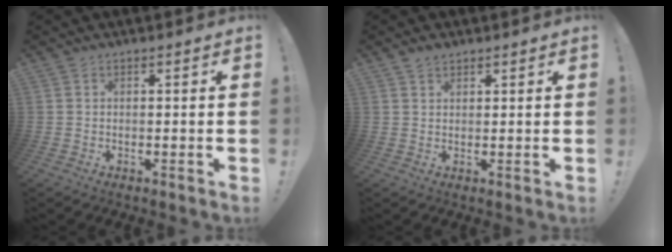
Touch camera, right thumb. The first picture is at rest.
{"total": 2.1, "force": [1.8, 1.0, 0.7], "torque": [-0.008, -0.008, 0.032]}